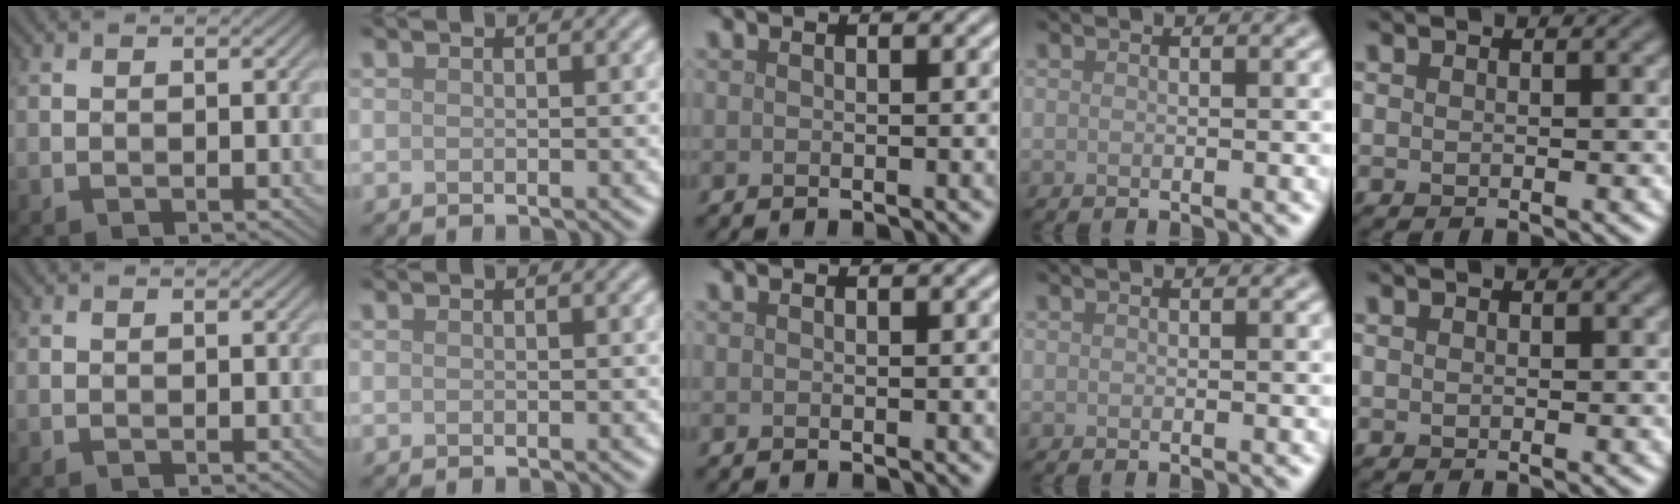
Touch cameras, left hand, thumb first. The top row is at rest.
{}